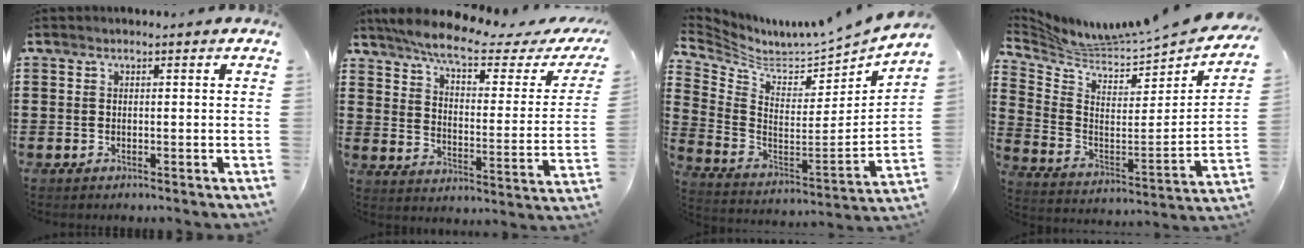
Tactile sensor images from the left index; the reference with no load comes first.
{"total": 6.9, "force": [5.4, 0.6, 4.2], "torque": [-0.107, -0.028, 0.088]}
{"total": 4.5, "force": [4.4, 0.7, 1.0], "torque": [-0.053, -0.055, 0.070]}
{"total": 3.8, "force": [3.7, -0.2, 1.1], "torque": [-0.050, -0.056, 0.055]}